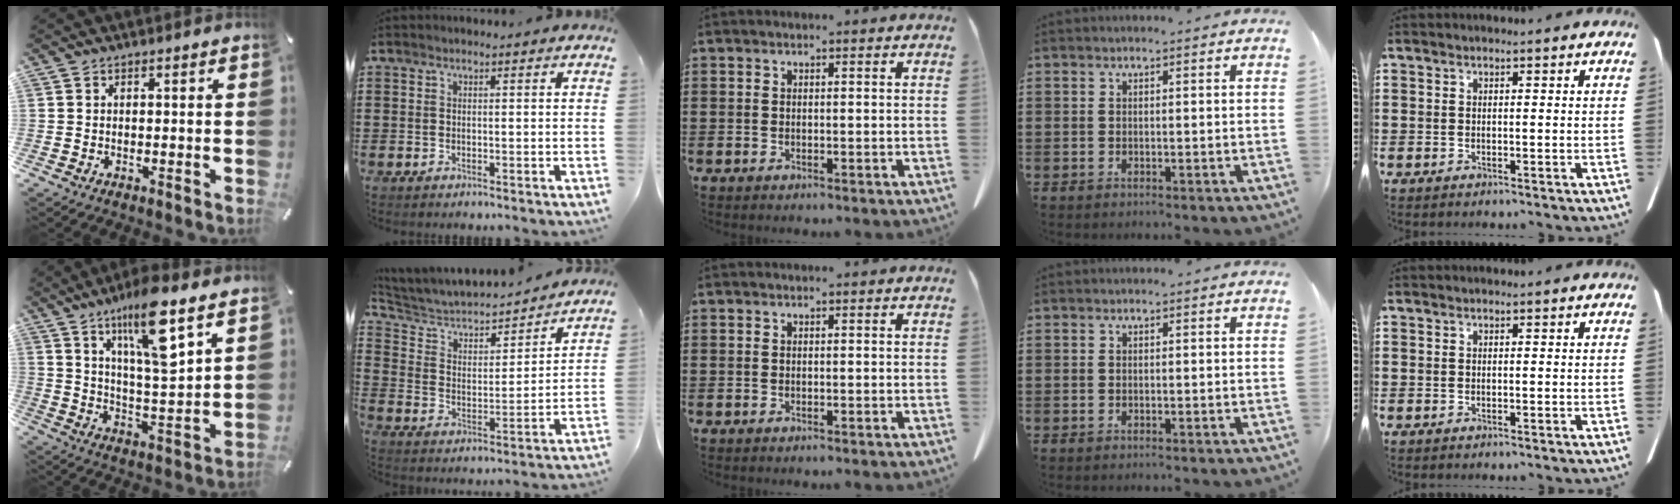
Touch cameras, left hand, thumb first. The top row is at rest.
{"thumb": {"total": 15.6, "force": [9.9, 3.8, 11.4], "torque": [-0.194, -0.049, 0.161]}, "index": {"total": 4.3, "force": [3.8, 1.5, 1.2], "torque": [-0.050, -0.030, 0.056]}}